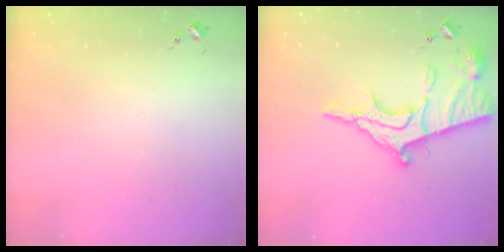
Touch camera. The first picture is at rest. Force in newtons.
{"total": 19.8, "press": 19.8, "slide": 1.8}